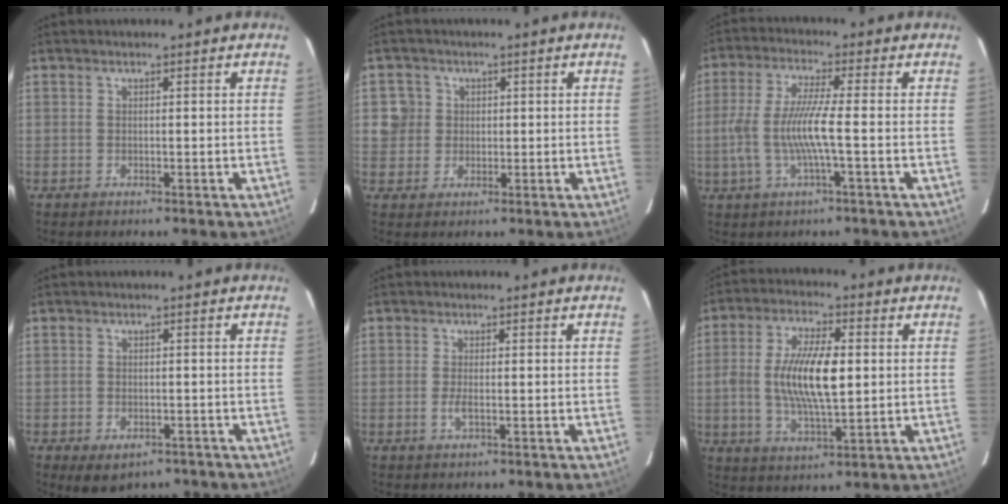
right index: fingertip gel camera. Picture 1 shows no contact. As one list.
[{"total": 4.2, "force": [0.6, 4.2, 0.3], "torque": [0.010, 0.020, 0.012]}, {"total": 9.0, "force": [-1.8, 0.2, 8.8], "torque": [-0.186, -0.004, -0.030]}, {"total": 6.2, "force": [-4.0, 3.7, 3.1], "torque": [-0.058, -0.012, -0.046]}, {"total": 1.9, "force": [-0.5, 0.4, 1.8], "torque": [-0.037, -0.003, -0.009]}, {"total": 12.7, "force": [0.4, 4.5, 11.9], "torque": [-0.231, 0.002, 0.008]}]